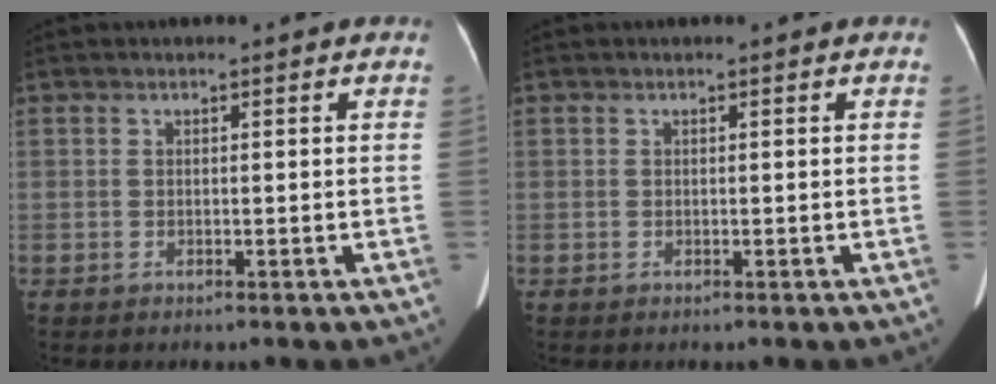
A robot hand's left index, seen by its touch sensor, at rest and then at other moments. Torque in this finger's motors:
{"motor_torque": [0.05, 0.00, -0.02, 0.02]}